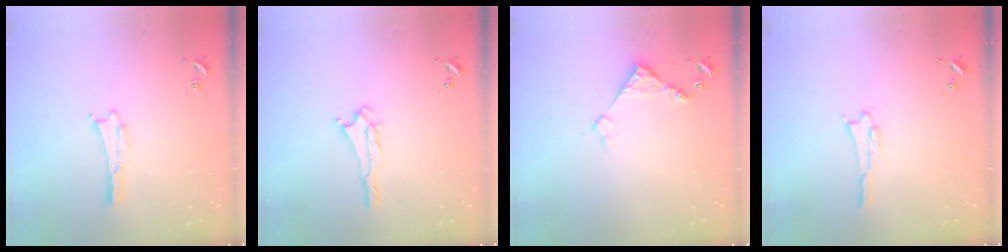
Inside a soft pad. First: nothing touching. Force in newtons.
{"total": 1.9, "press": 1.9, "slide": 0.4}
{"total": 4.0, "press": 4.0, "slide": 0.3}
{"total": 1.0, "press": 1.0, "slide": 0.2}